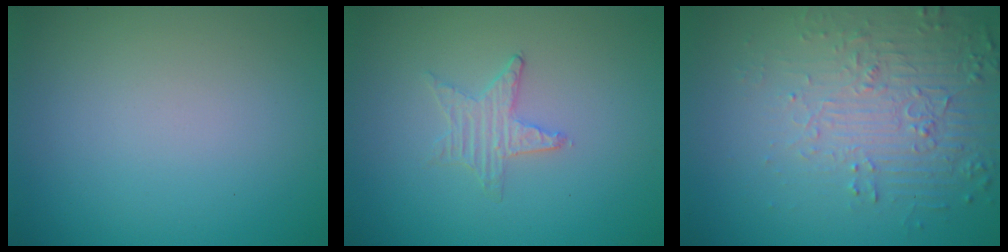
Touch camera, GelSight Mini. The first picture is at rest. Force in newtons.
{"total": 0.9, "press": 0.9, "slide": 0.2}
{"total": 6.0, "press": 3.9, "slide": 4.6}